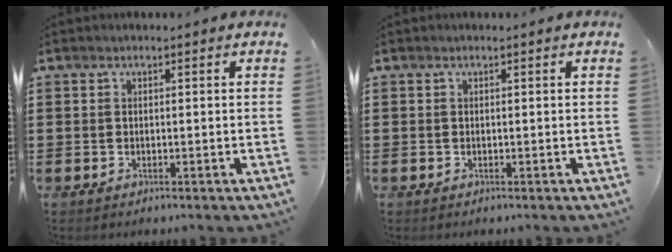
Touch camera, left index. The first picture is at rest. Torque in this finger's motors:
{"motor_torque": [-0.27, 0.21, -0.67, -0.12]}